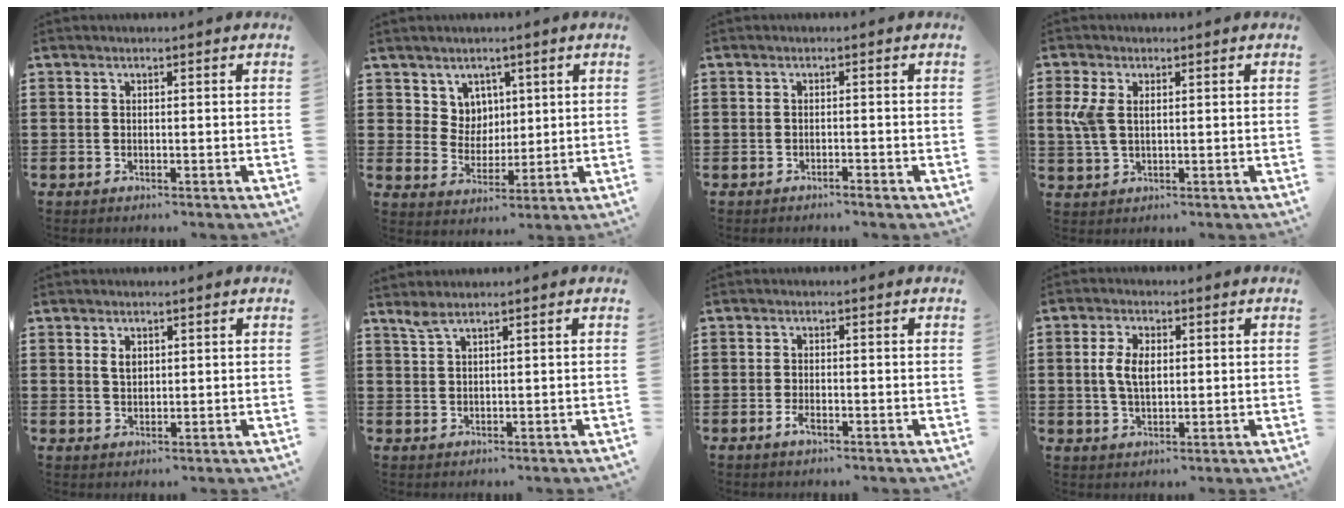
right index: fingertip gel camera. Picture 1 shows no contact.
{"total": 5.2, "force": [2.9, 4.3, 0.4], "torque": [-0.034, 0.008, 0.055]}
{"total": 1.0, "force": [-0.9, 0.0, 0.4], "torque": [-0.011, -0.004, -0.017]}
{"total": 4.1, "force": [0.9, 2.4, 3.1], "torque": [-0.091, 0.000, 0.009]}
{"total": 1.9, "force": [0.8, 1.2, 1.3], "torque": [-0.028, 0.004, 0.015]}
{"total": 1.7, "force": [1.2, 0.1, 1.1], "torque": [-0.026, 0.001, 0.023]}
{"total": 2.0, "force": [-1.1, 0.7, 1.6], "torque": [-0.038, -0.006, -0.021]}
{"total": 4.9, "force": [0.4, 2.7, 4.1], "torque": [-0.090, 0.009, 0.003]}